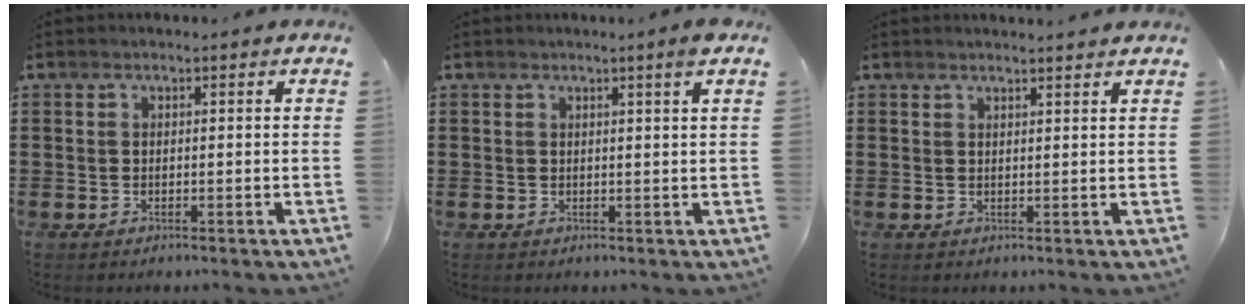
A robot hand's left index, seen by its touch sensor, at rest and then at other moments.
{"total": 1.9, "force": [1.3, -0.4, 1.3], "torque": [-0.025, -0.005, 0.024]}
{"total": 1.6, "force": [1.5, -0.1, 0.3], "torque": [-0.008, 0.000, 0.030]}